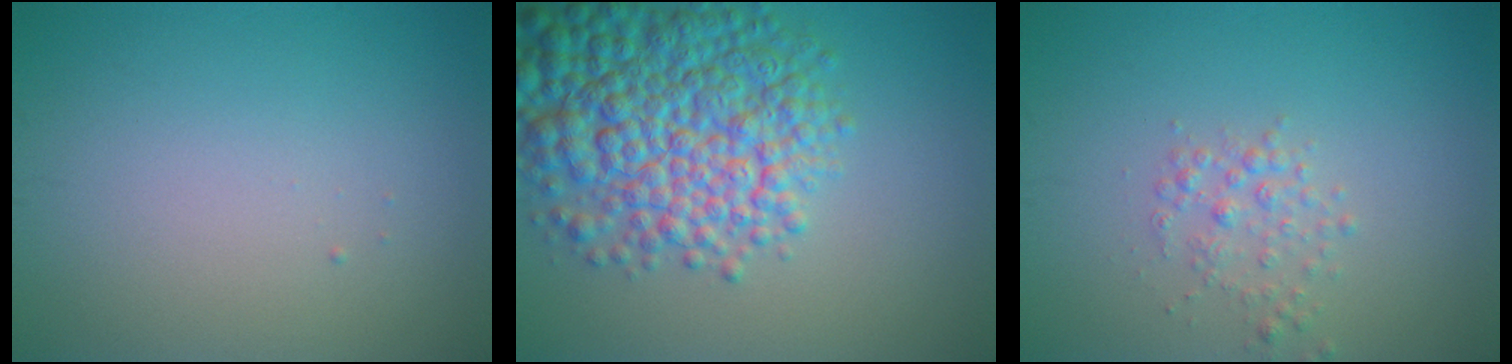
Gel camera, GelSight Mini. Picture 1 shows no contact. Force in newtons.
{"total": 9.7, "press": 9.7, "slide": 0.3}
{"total": 1.7, "press": 1.7, "slide": 0.1}